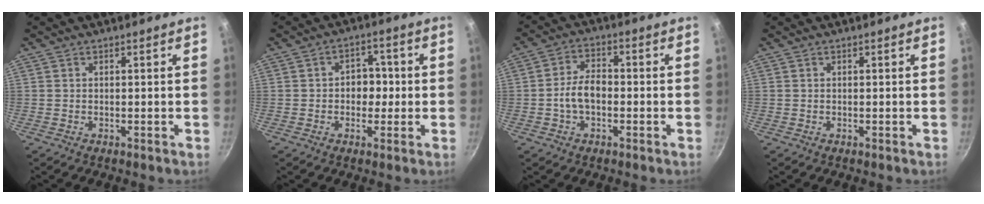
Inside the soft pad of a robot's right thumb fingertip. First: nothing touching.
{"total": 5.4, "force": [-0.3, 4.3, 3.2], "torque": [0.000, 0.011, -0.008]}
{"total": 6.3, "force": [-1.3, 4.0, 4.7], "torque": [-0.074, 0.027, -0.029]}
{"total": 0.0}